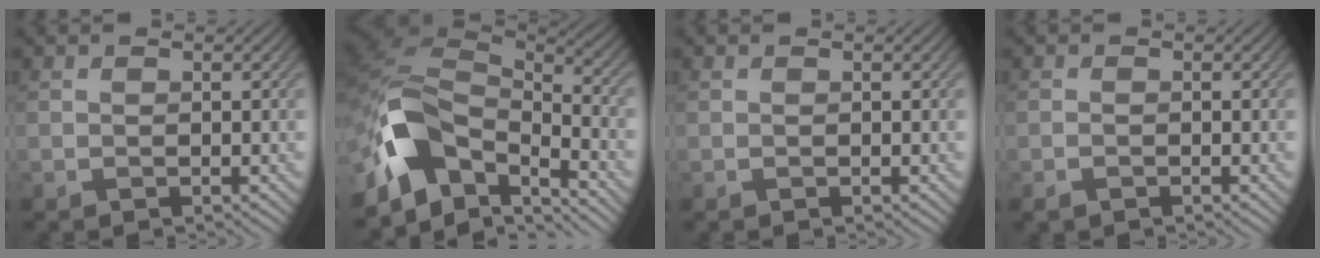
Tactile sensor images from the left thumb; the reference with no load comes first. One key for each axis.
{"total": 13.5, "fx": -5.9, "fy": 7.5, "fz": 9.6, "tx": -0.215, "ty": -0.013, "tz": -0.121}
{"total": 0.0}
{"total": 0.9, "fx": -0.8, "fy": 0.4, "fz": 0.4, "tx": -0.009, "ty": 0.002, "tz": -0.018}